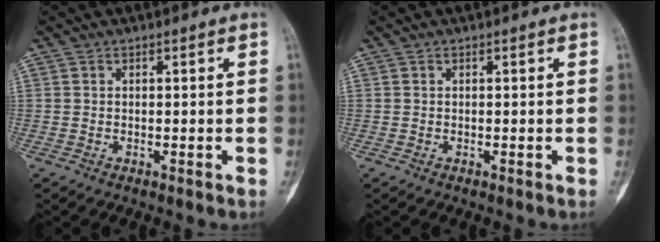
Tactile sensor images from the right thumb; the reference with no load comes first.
{"total": 0.0}